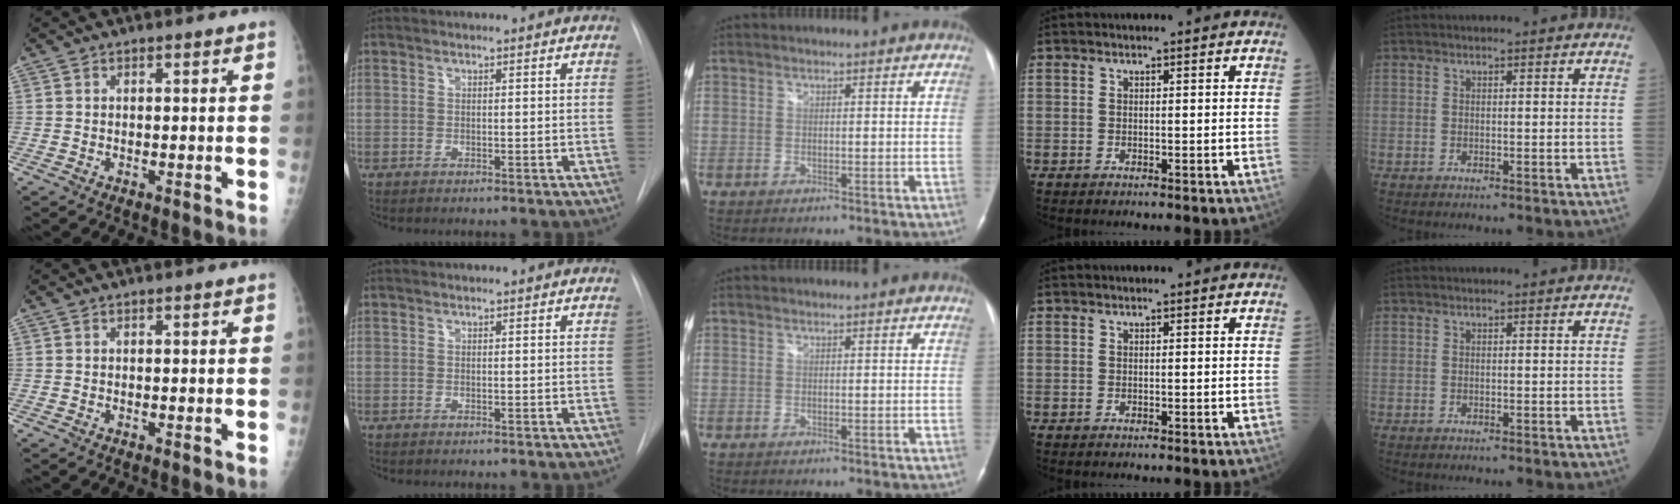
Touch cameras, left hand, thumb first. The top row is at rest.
{}